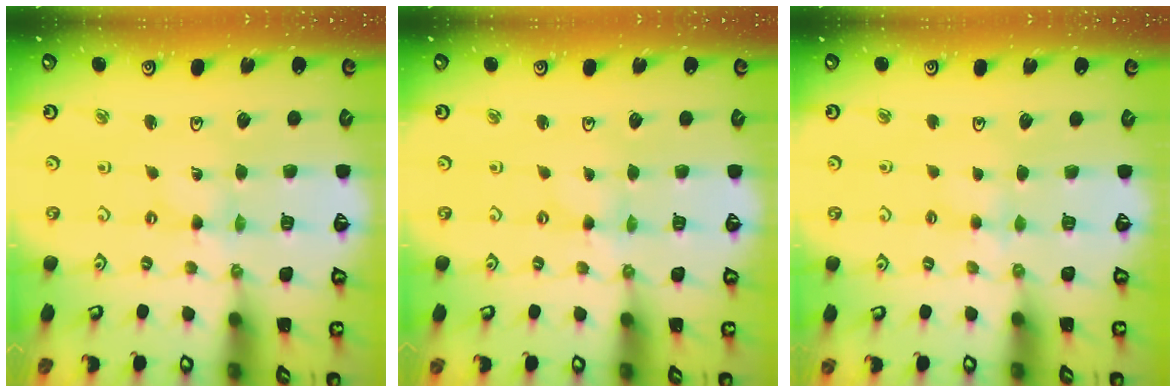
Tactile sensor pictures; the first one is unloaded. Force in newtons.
{"total": 0.0}
{"total": 2.9, "press": 2.8, "slide": 0.3}